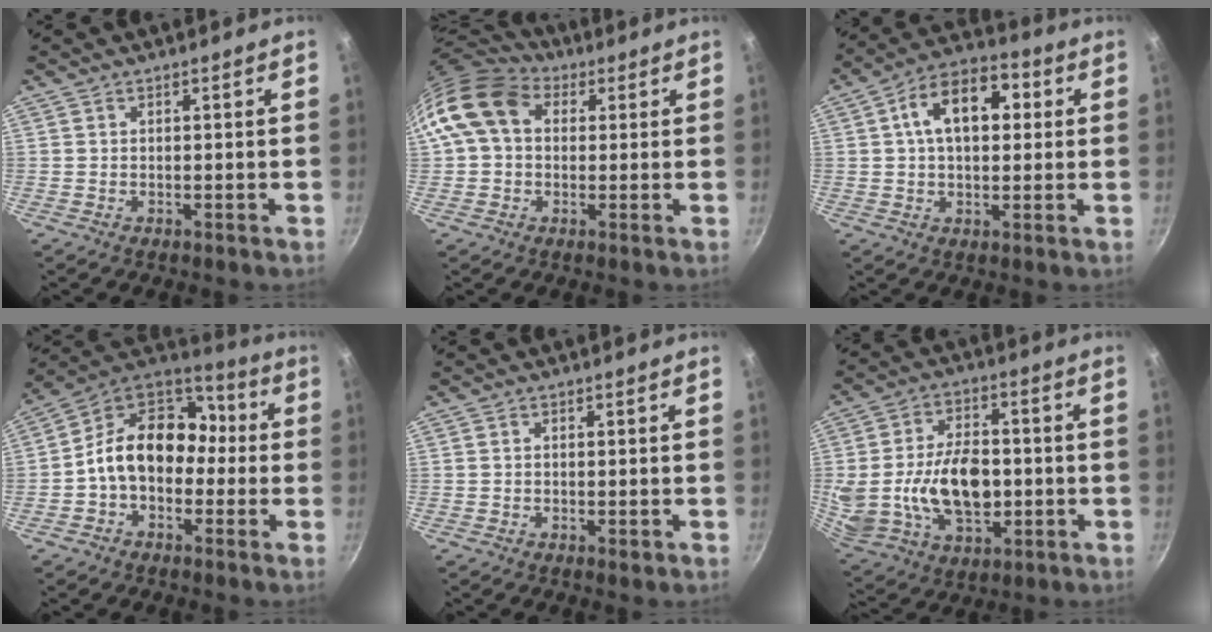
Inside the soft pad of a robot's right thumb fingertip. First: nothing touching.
{"total": 14.0, "force": [3.0, 10.5, 8.7], "torque": [-0.154, 0.029, 0.038]}
{"total": 13.6, "force": [2.7, 8.3, 10.4], "torque": [-0.128, 0.022, 0.028]}
{"total": 15.8, "force": [-1.6, 11.9, 10.3], "torque": [-0.124, 0.056, -0.048]}
{"total": 1.1, "force": [-0.2, 0.6, 0.9], "torque": [-0.012, 0.001, -0.004]}
{"total": 20.4, "force": [-1.2, 13.3, 15.5], "torque": [-0.276, 0.009, -0.007]}